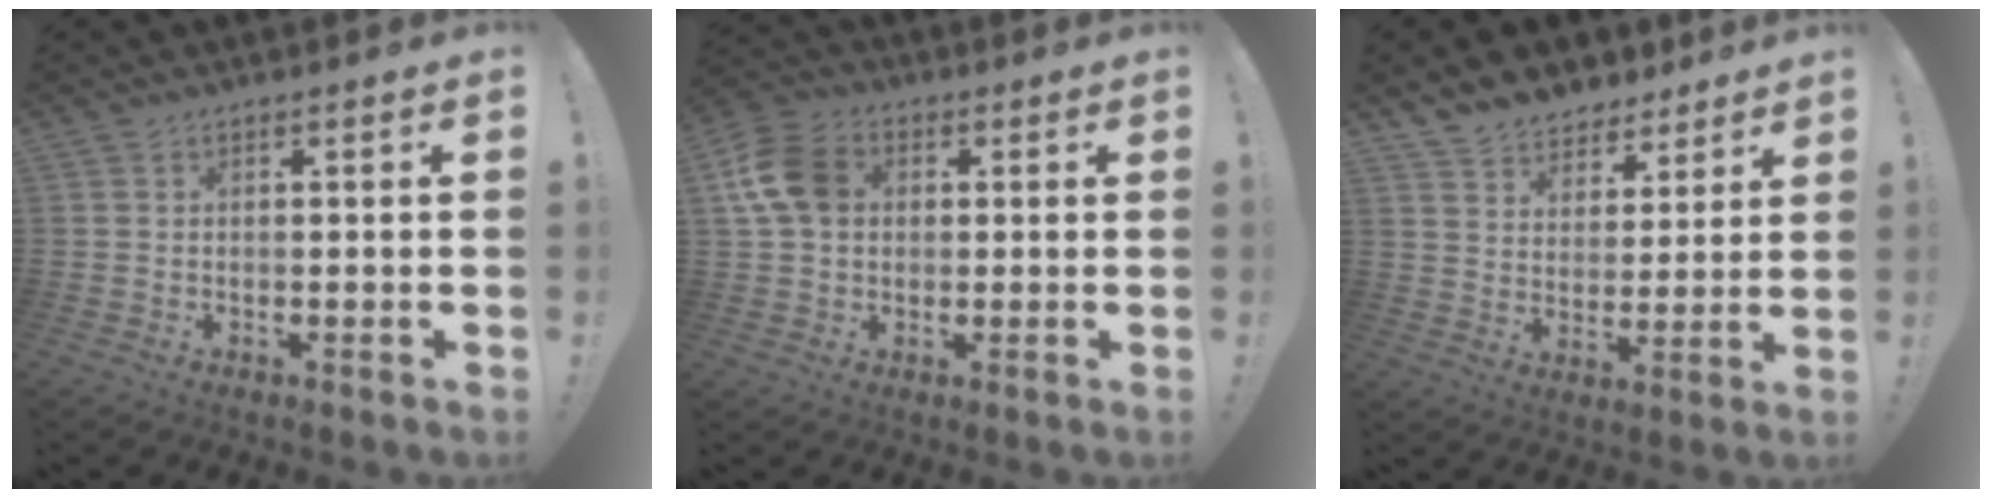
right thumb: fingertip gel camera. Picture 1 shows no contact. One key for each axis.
{"total": 12.0, "fx": 2.5, "fy": 9.2, "fz": 7.2, "tx": -0.130, "ty": 0.011, "tz": 0.055}
{"total": 7.9, "fx": 6.4, "fy": 4.6, "fz": 0.8, "tx": -0.010, "ty": -0.058, "tz": 0.124}